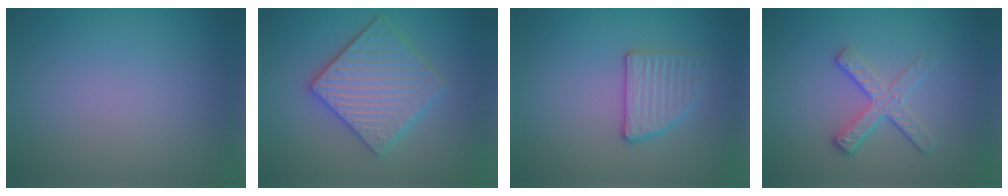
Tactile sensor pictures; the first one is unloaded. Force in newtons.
{"total": 5.9, "press": 5.8, "slide": 1.1}
{"total": 2.7, "press": 2.6, "slide": 0.8}
{"total": 4.1, "press": 2.7, "slide": 3.0}